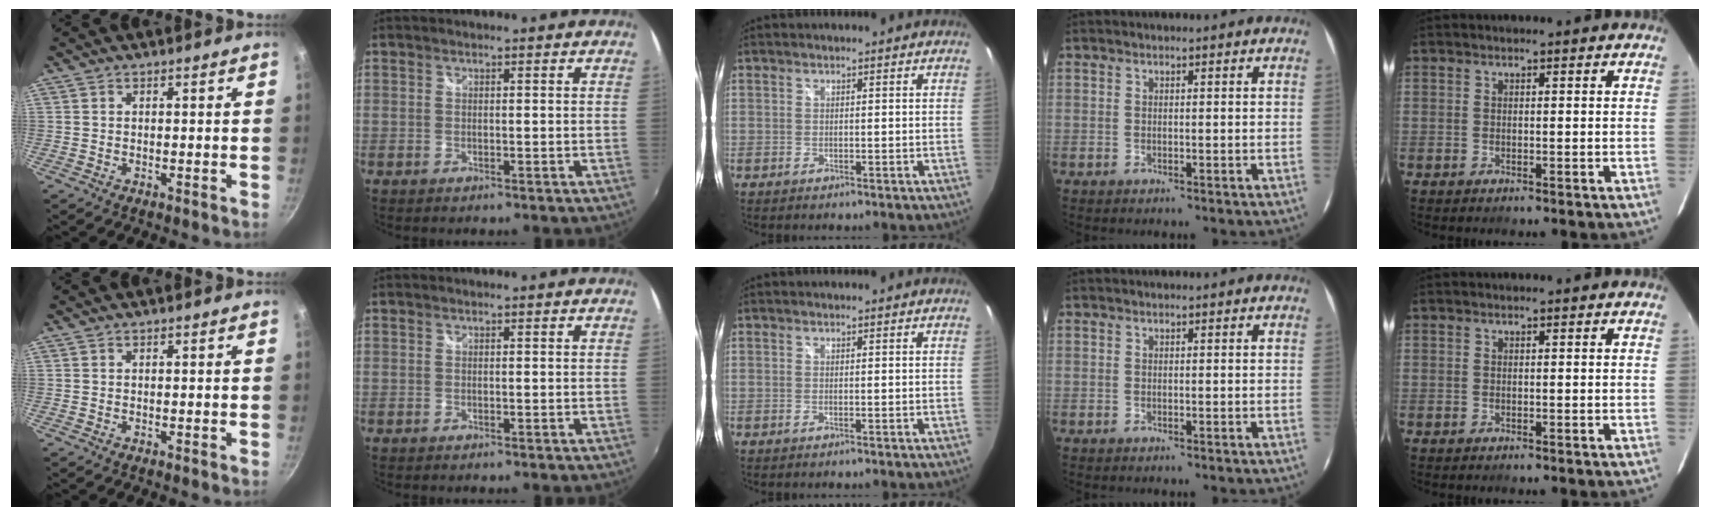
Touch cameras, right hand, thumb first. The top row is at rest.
{}